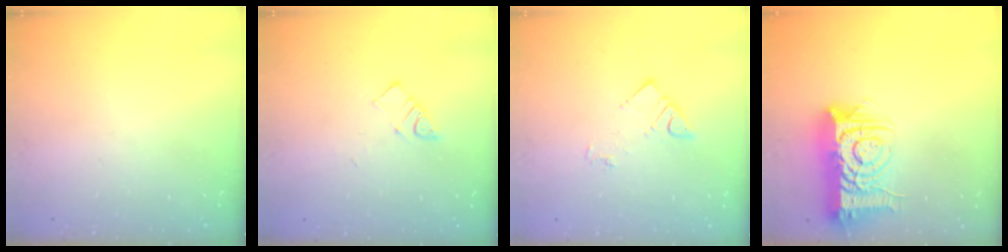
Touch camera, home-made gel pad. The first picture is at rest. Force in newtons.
{"total": 3.9, "press": 3.9, "slide": 0.5}
{"total": 3.8, "press": 3.8, "slide": 0.4}
{"total": 15.4, "press": 15.4, "slide": 1.3}